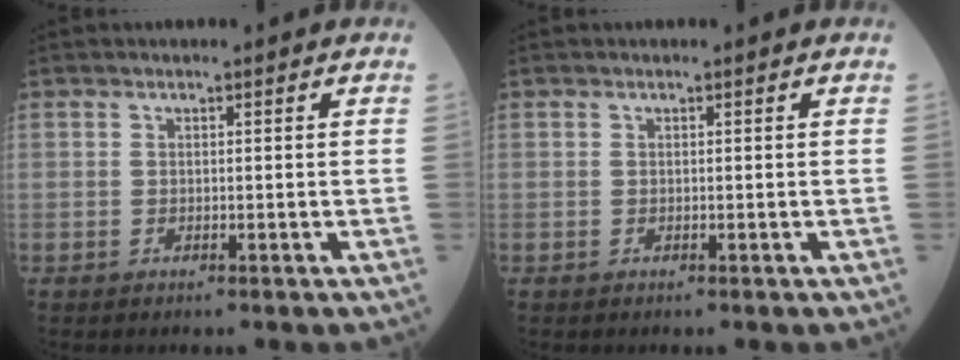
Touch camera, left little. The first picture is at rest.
{"total": 0.0}